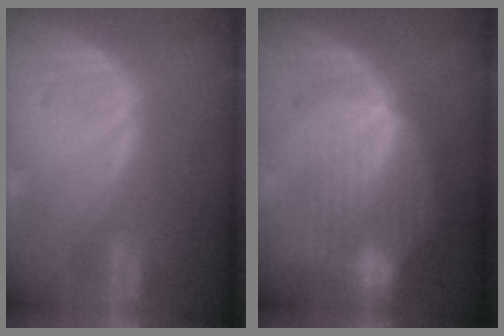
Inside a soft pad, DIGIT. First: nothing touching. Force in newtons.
{"total": 8.9, "press": 8.0, "slide": 3.9}